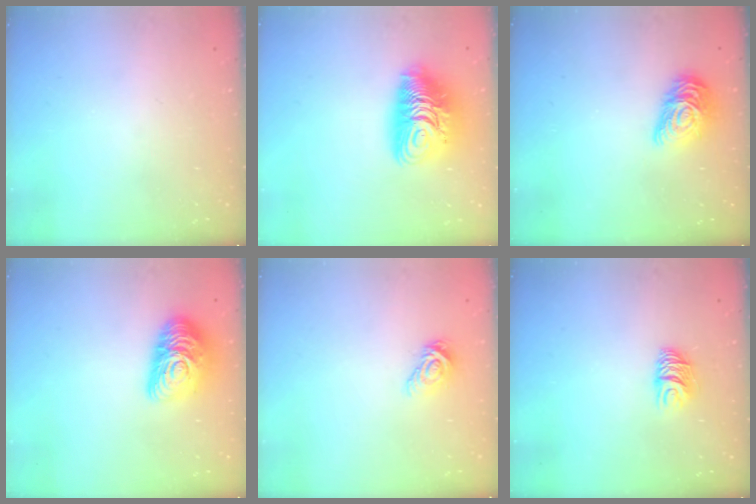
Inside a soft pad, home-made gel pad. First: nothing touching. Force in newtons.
{"total": 14.1, "press": 14.0, "slide": 1.2}
{"total": 12.5, "press": 12.5, "slide": 0.5}
{"total": 13.9, "press": 13.9, "slide": 0.7}
{"total": 8.1, "press": 8.1, "slide": 0.4}
{"total": 6.1, "press": 6.1, "slide": 0.6}